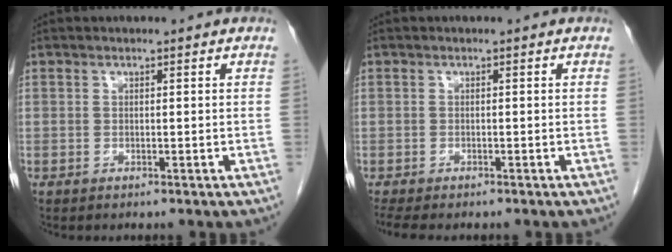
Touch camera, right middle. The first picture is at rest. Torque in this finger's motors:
{"motor_torque": [0.39, -0.21, 0.02, 0.03]}